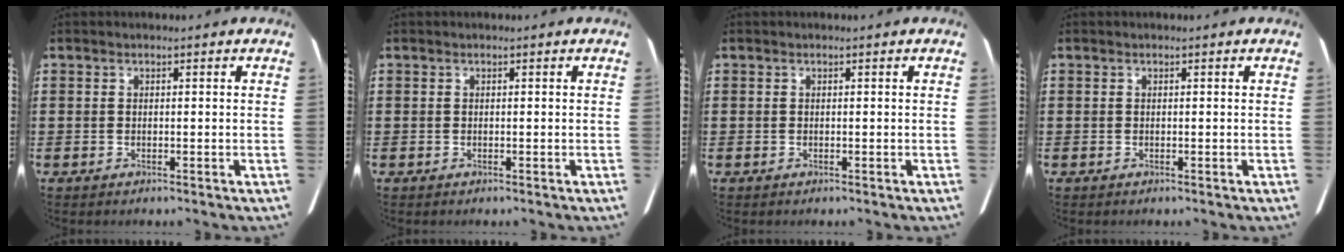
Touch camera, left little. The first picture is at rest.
{"total": 0.0}
{"total": 0.0}
{"total": 0.0}